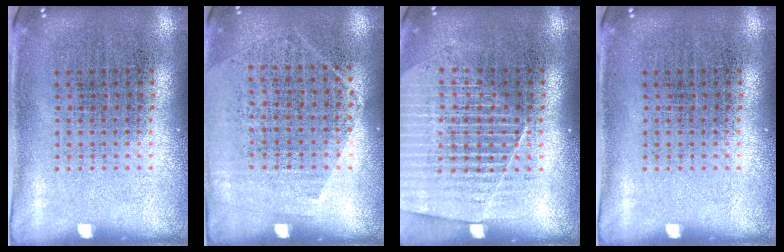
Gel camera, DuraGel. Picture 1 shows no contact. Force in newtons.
{"total": 1.3, "press": 1.0, "slide": 0.7}
{"total": 1.3, "press": 1.3, "slide": 0.3}
{"total": 0.0}